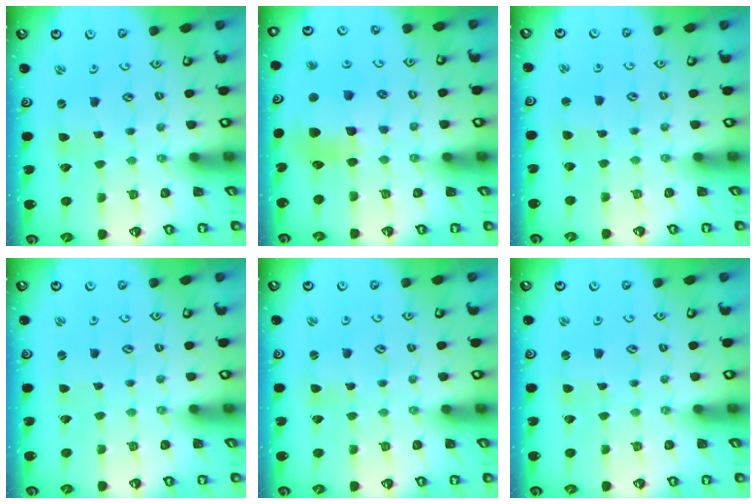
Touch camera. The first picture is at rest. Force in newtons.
{"total": 10.0, "press": 9.9, "slide": 1.3}
{"total": 2.7, "press": 2.7, "slide": 0.3}
{"total": 0.5, "press": 0.5, "slide": 0.0}
{"total": 1.3, "press": 1.2, "slide": 0.2}
{"total": 1.2, "press": 1.2, "slide": 0.3}